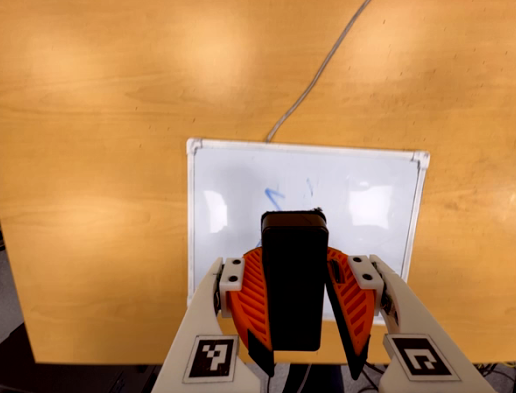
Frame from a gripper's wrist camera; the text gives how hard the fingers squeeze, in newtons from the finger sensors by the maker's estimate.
{"total": 9.7, "left": 8.7, "right": 10.7}